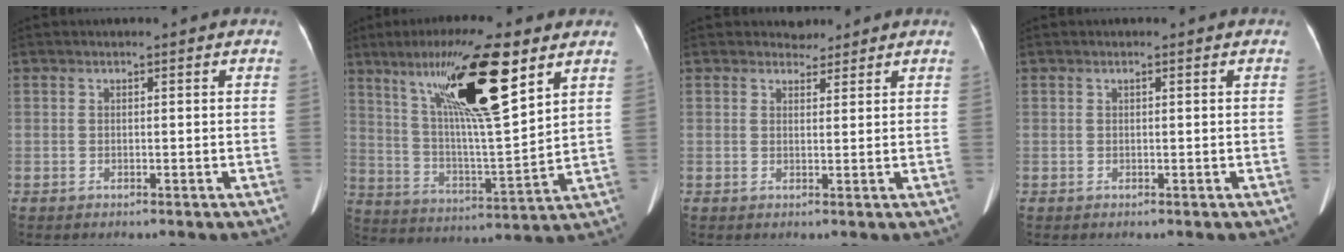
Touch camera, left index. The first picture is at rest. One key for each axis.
{"total": 18.4, "fx": 10.0, "fy": 1.7, "fz": 15.4, "tx": -0.273, "ty": 0.011, "tz": 0.177}
{"total": 1.9, "fx": 1.7, "fy": 0.8, "fz": -0.2, "tx": 0.003, "ty": 0.000, "tz": 0.025}
{"total": 0.0}